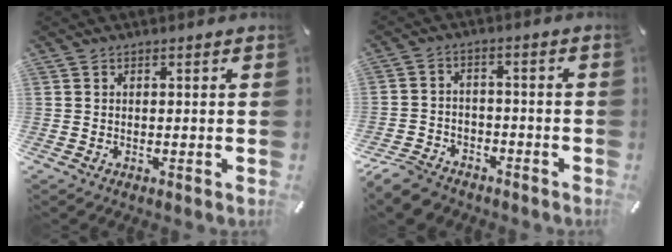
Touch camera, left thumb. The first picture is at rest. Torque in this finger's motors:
{"motor_torque": [-0.18, 0.35, 0.20, 0.25, 0.24]}